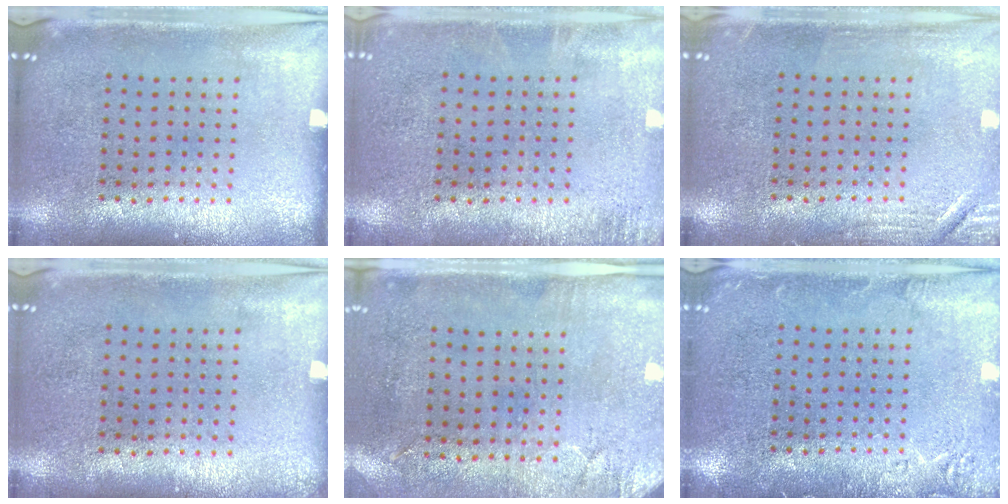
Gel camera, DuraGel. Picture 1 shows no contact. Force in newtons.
{"total": 1.2, "press": 1.1, "slide": 0.2}
{"total": 2.1, "press": 2.0, "slide": 0.4}
{"total": 0.0}
{"total": 2.9, "press": 2.3, "slide": 1.7}
{"total": 2.0, "press": 2.0, "slide": 0.4}